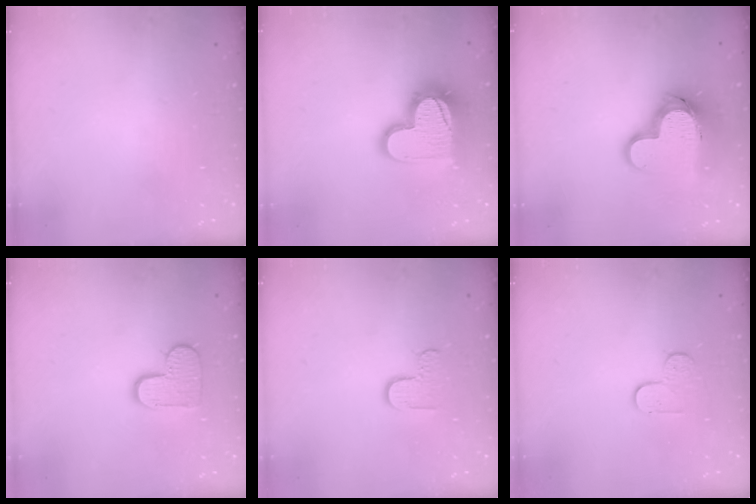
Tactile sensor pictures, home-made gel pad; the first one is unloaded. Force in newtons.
{"total": 16.7, "press": 16.7, "slide": 1.4}
{"total": 15.7, "press": 15.6, "slide": 1.3}
{"total": 9.6, "press": 9.6, "slide": 0.6}
{"total": 5.1, "press": 5.0, "slide": 0.5}
{"total": 5.4, "press": 5.3, "slide": 0.6}